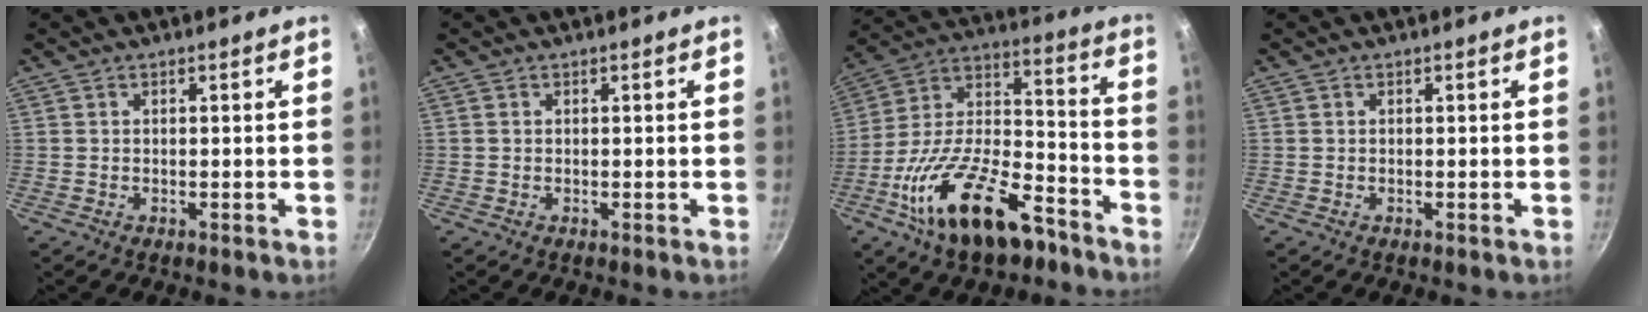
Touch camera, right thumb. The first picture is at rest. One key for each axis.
{"total": 0.0}
{"total": 23.6, "fx": -12.8, "fy": 11.1, "fz": 16.4, "tx": -0.256, "ty": 0.082, "tz": -0.222}
{"total": 0.0}